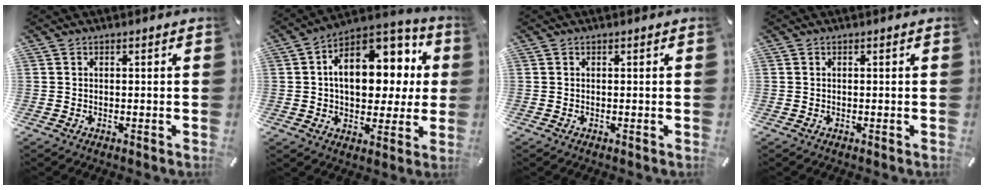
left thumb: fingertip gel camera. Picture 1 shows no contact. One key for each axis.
{"total": 16.5, "fx": 3.6, "fy": 11.0, "fz": 11.8, "tx": -0.165, "ty": -0.011, "tz": 0.066}
{"total": 0.0}
{"total": 0.0}